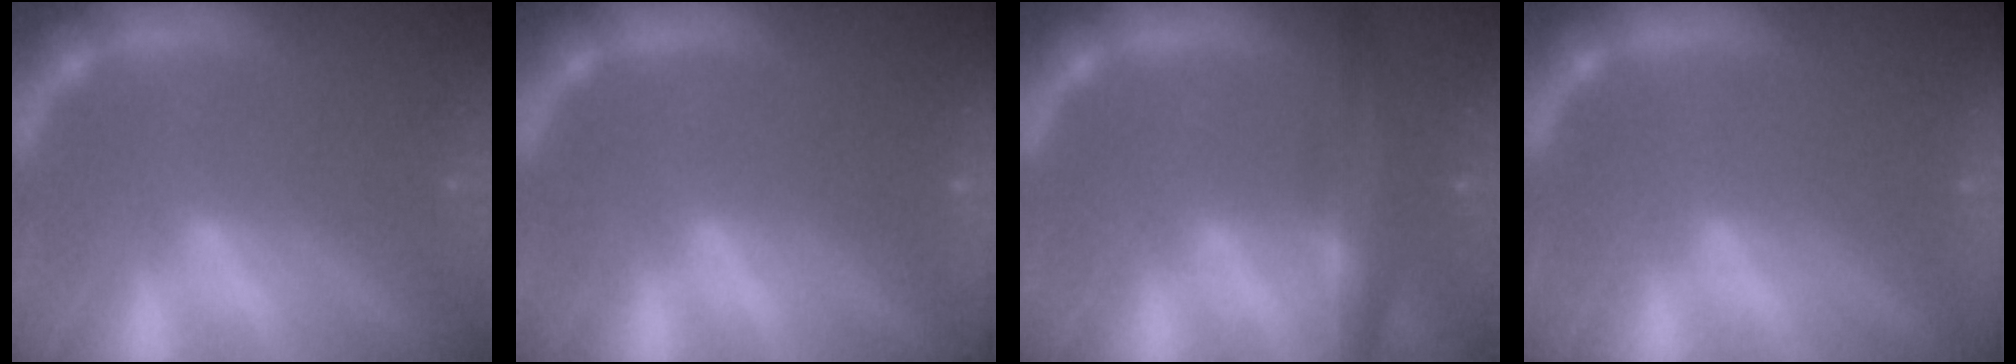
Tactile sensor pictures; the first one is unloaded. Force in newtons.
{"total": 7.4}
{"total": 5.0}
{"total": 7.9}